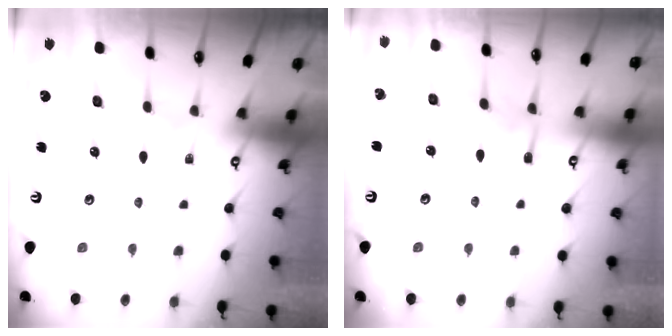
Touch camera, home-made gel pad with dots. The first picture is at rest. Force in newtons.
{"total": 8.8, "press": 8.8, "slide": 0.7}